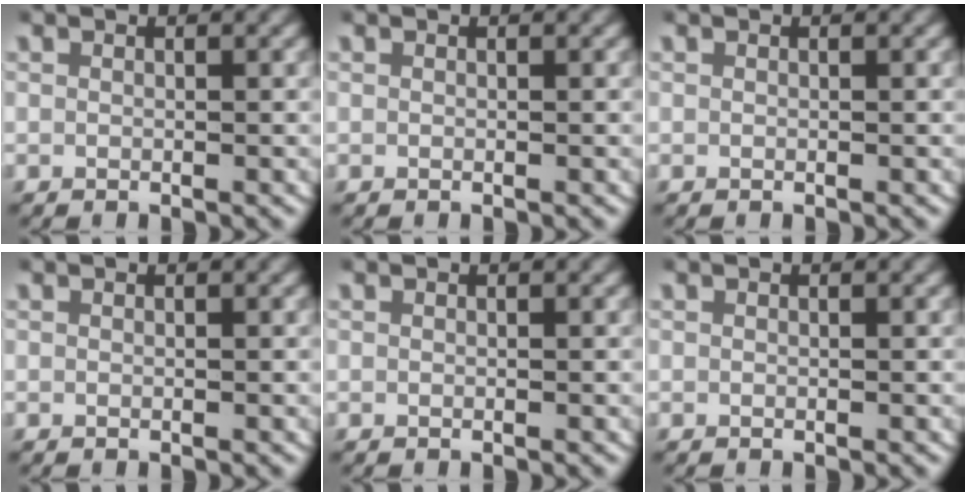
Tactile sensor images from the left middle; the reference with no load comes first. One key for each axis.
{"total": 0.0}
{"total": 0.0}
{"total": 0.0}
{"total": 0.0}
{"total": 0.0}